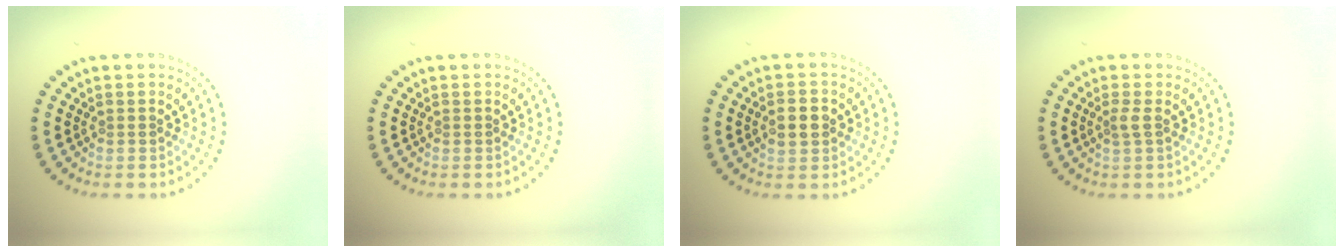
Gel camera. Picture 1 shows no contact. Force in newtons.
{"total": 0.0}
{"total": 2.8, "press": 2.8, "slide": 0.0}
{"total": 1.1, "press": 0.8, "slide": 0.7}